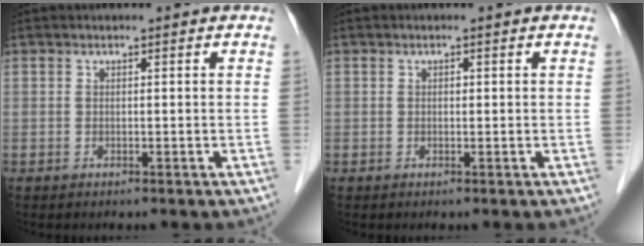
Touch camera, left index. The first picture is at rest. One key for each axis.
{"total": 0.0}